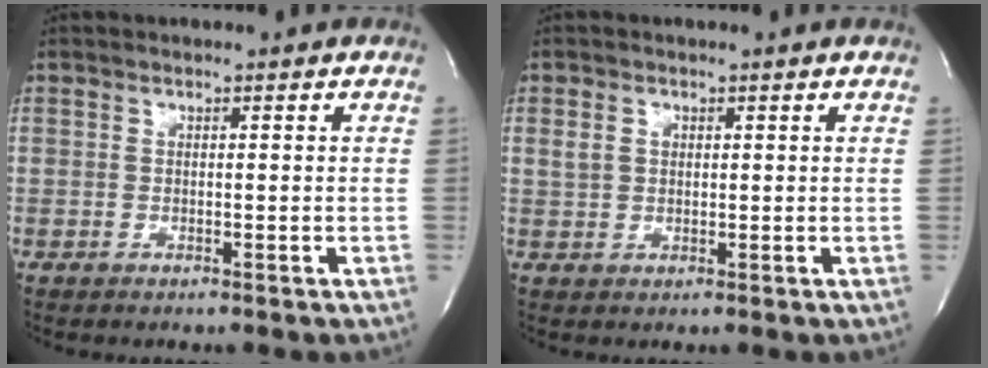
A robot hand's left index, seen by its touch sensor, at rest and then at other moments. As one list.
[{"total": 2.1, "force": [0.9, 1.6, 1.1], "torque": [-0.030, 0.010, 0.021]}]